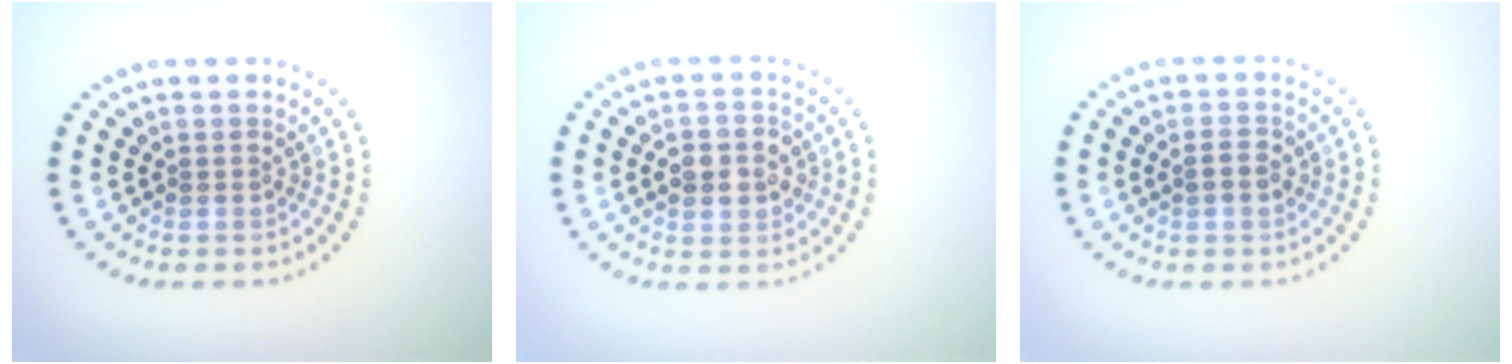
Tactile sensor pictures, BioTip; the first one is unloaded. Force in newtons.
{"total": 3.3, "press": 3.2, "slide": 0.4}
{"total": 1.3, "press": 1.3, "slide": 0.1}